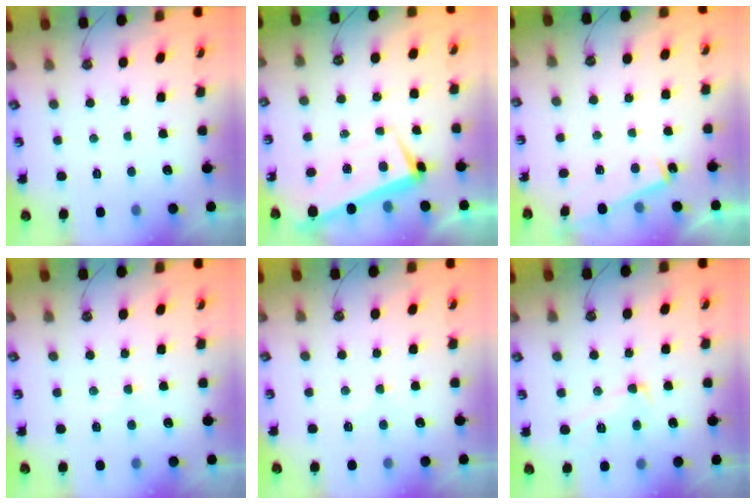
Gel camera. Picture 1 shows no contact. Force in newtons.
{"total": 2.0, "press": 1.9, "slide": 0.7}
{"total": 7.2, "press": 7.2, "slide": 0.2}
{"total": 0.8, "press": 0.4, "slide": 0.7}
{"total": 0.8, "press": 0.1, "slide": 0.8}
{"total": 1.6, "press": 1.5, "slide": 0.7}